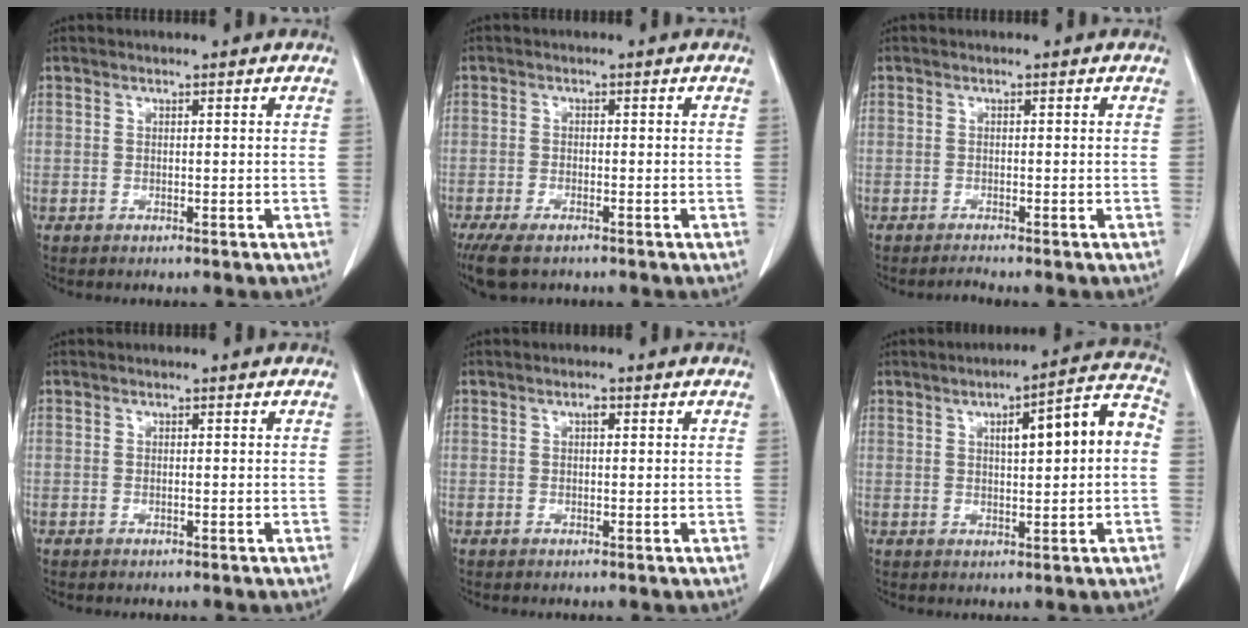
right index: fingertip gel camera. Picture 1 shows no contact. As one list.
[{"total": 6.5, "force": [-4.5, 2.6, 3.8], "torque": [-0.071, -0.012, -0.076]}, {"total": 1.1, "force": [-0.9, 0.1, 0.6], "torque": [-0.015, -0.001, -0.013]}, {"total": 0.5, "force": [-0.1, 0.3, 0.4], "torque": [-0.015, 0.001, -0.001]}, {"total": 1.3, "force": [0.4, 0.7, 1.0], "torque": [-0.019, 0.003, 0.006]}, {"total": 10.4, "force": [1.3, 2.3, 10.1], "torque": [-0.139, 0.036, 0.021]}]